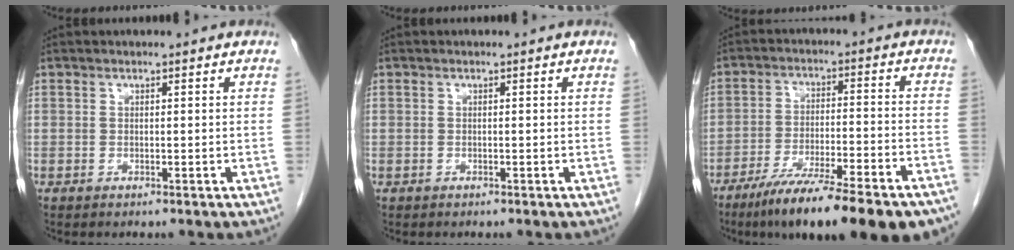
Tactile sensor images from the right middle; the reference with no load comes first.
{"total": 0.0}
{"total": 21.1, "force": [-16.1, 2.5, 13.4], "torque": [-0.148, -0.015, -0.243]}